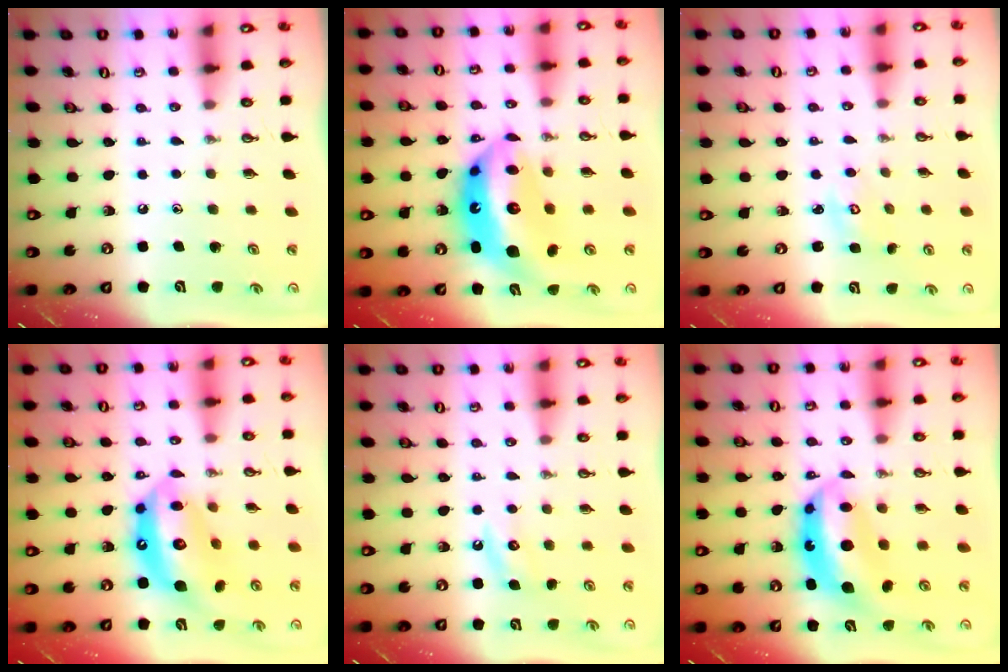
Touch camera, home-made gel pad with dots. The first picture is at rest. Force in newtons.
{"total": 18.8, "press": 18.7, "slide": 1.7}
{"total": 3.6, "press": 3.6, "slide": 0.4}
{"total": 16.6, "press": 16.5, "slide": 1.9}
{"total": 4.3, "press": 4.2, "slide": 0.5}
{"total": 12.4, "press": 12.3, "slide": 1.1}